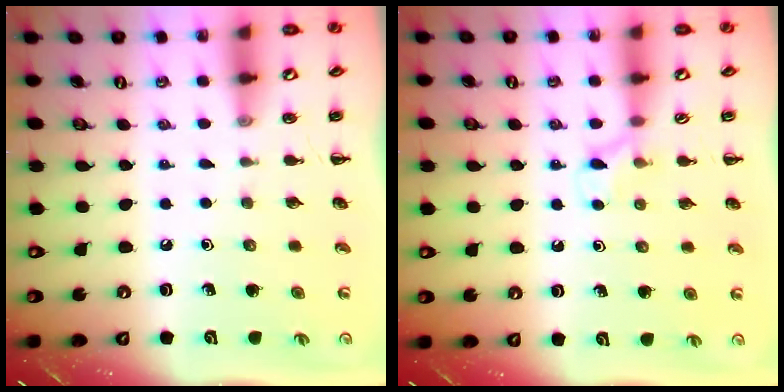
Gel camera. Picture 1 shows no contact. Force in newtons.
{"total": 4.1, "press": 3.8, "slide": 1.4}